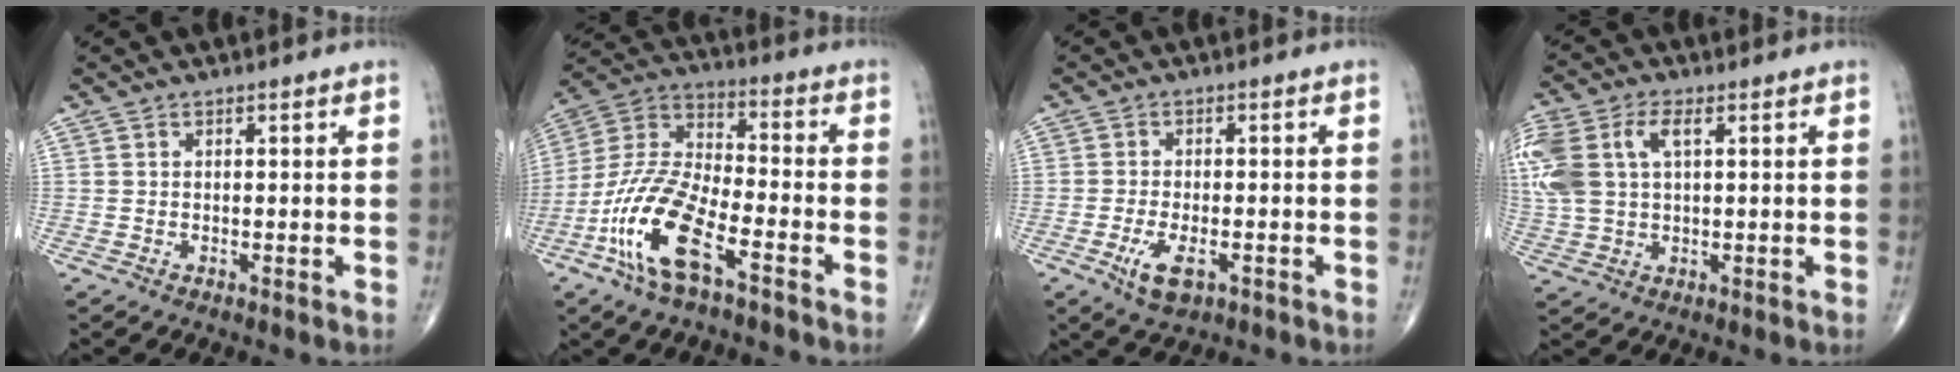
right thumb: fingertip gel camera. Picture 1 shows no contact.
{"total": 16.2, "force": [-8.0, 5.9, 12.8], "torque": [-0.272, 0.044, -0.156]}
{"total": 5.4, "force": [-2.3, 2.4, 4.2], "torque": [-0.079, 0.000, -0.035]}
{"total": 15.3, "force": [4.1, 9.1, 11.6], "torque": [-0.304, 0.022, 0.080]}